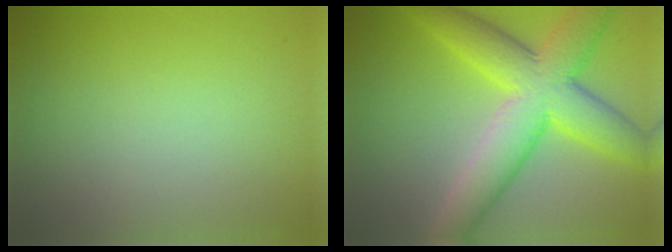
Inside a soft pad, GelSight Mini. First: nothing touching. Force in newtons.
{"total": 9.5, "press": 9.5, "slide": 0.2}